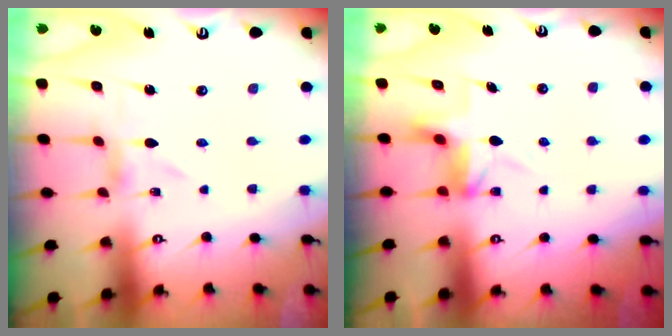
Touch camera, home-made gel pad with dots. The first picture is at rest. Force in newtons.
{"total": 4.5, "press": 4.5, "slide": 0.1}